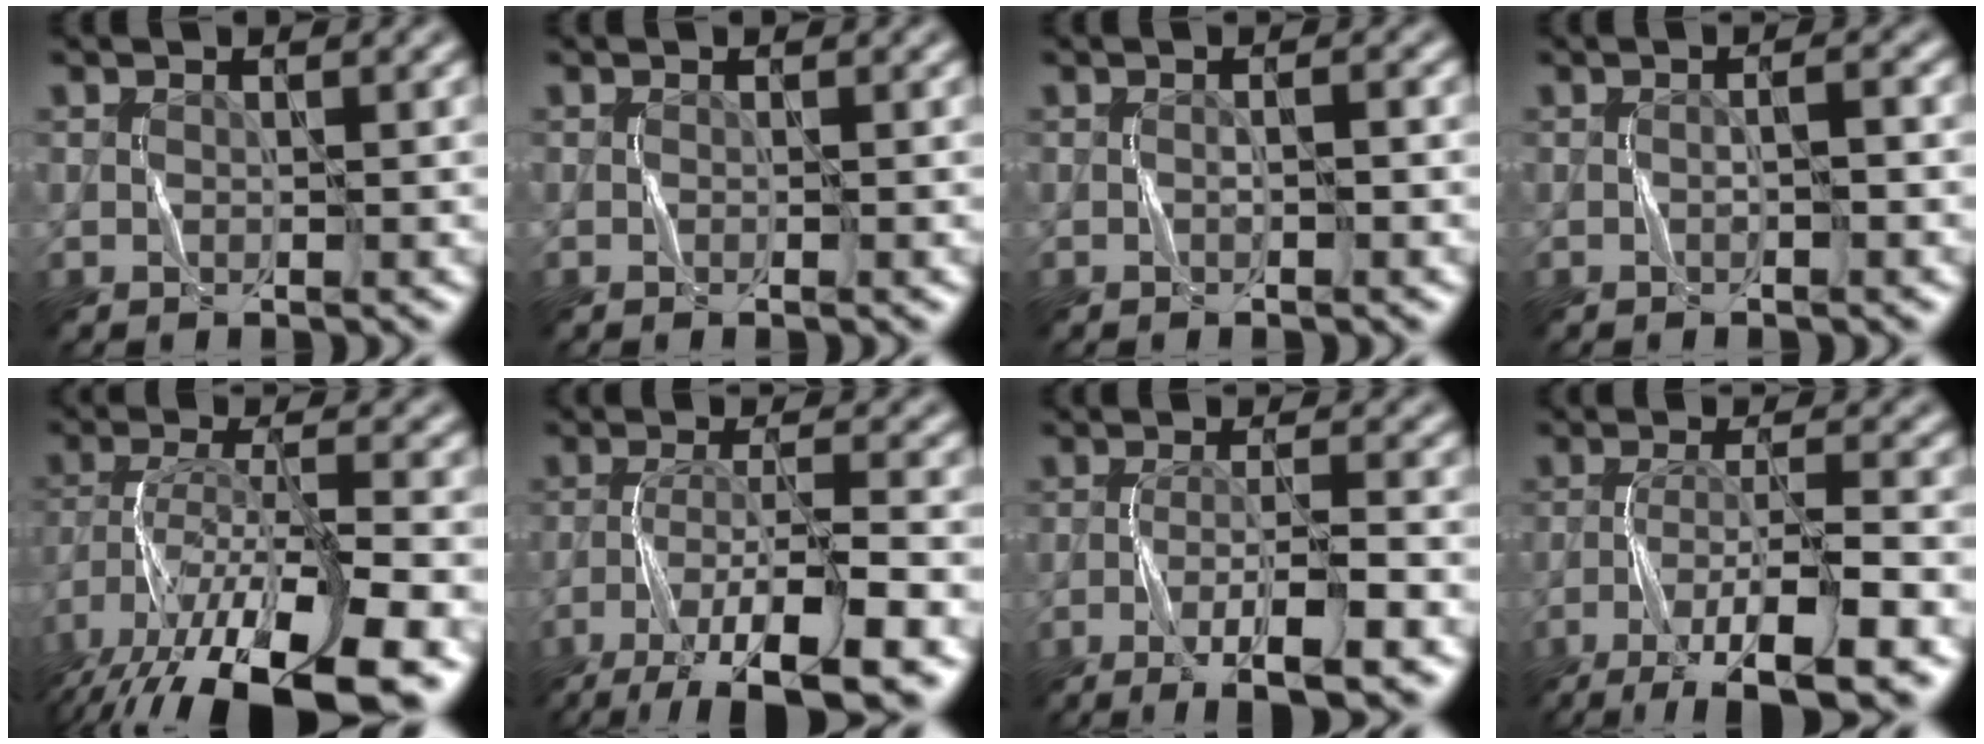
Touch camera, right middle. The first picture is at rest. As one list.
[{"total": 0.5, "force": [-0.2, 0.0, 0.5], "torque": [-0.009, -0.004, -0.004]}, {"total": 1.4, "force": [-0.2, 0.2, 1.3], "torque": [-0.010, -0.007, -0.008]}, {"total": 2.2, "force": [-0.1, 0.7, 2.1], "torque": [-0.011, 0.000, -0.016]}, {"total": 15.0, "force": [-9.7, 4.6, 10.5], "torque": [-0.208, -0.014, -0.150]}, {"total": 10.6, "force": [-6.6, 2.4, 7.9], "torque": [-0.138, -0.003, -0.106]}, {"total": 6.8, "force": [-3.6, 1.0, 5.7], "torque": [-0.090, 0.006, -0.061]}, {"total": 9.3, "force": [-5.4, 1.9, 7.3], "torque": [-0.120, 0.002, -0.089]}]